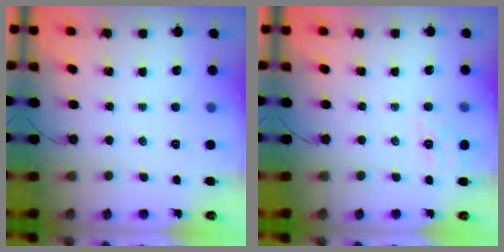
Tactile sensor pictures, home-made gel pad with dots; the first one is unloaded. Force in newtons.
{"total": 9.4, "press": 9.3, "slide": 1.5}